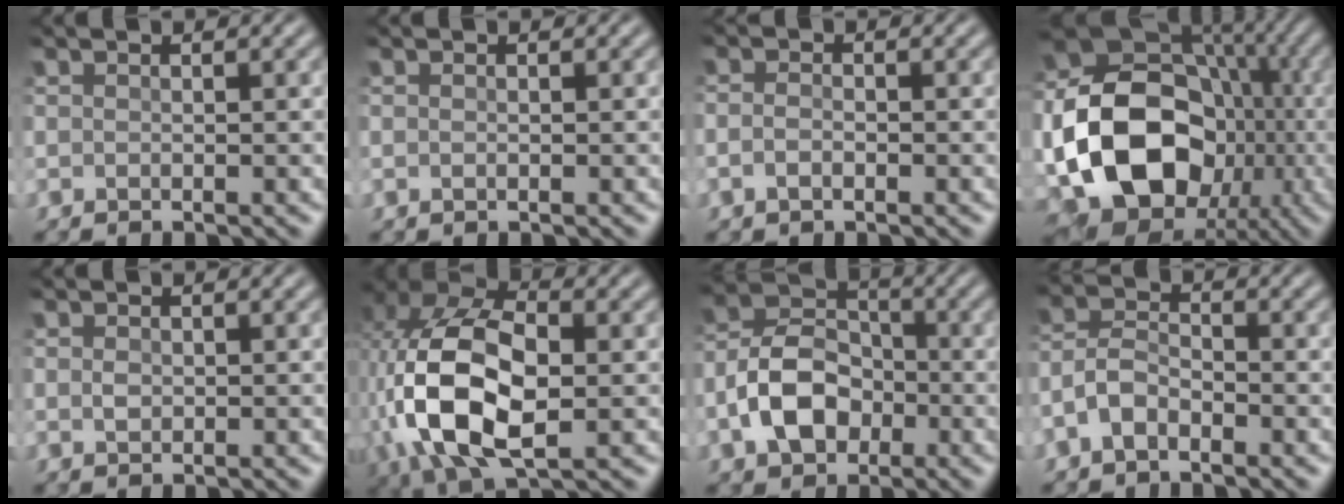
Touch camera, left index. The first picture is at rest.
{"total": 0.0}
{"total": 1.2, "force": [-0.6, 0.5, 0.8], "torque": [-0.022, 0.005, -0.017]}
{"total": 18.9, "force": [-4.5, 14.8, 10.9], "torque": [-0.197, -0.010, -0.088]}
{"total": 1.1, "force": [0.1, 0.8, 0.7], "torque": [-0.010, 0.003, -0.002]}
{"total": 12.5, "force": [-1.3, 7.0, 10.2], "torque": [-0.228, 0.002, -0.027]}
{"total": 6.4, "force": [-2.3, 4.4, 4.1], "torque": [-0.082, 0.011, -0.050]}
{"total": 3.3, "force": [-2.1, 1.6, 2.0], "torque": [-0.048, 0.010, -0.049]}